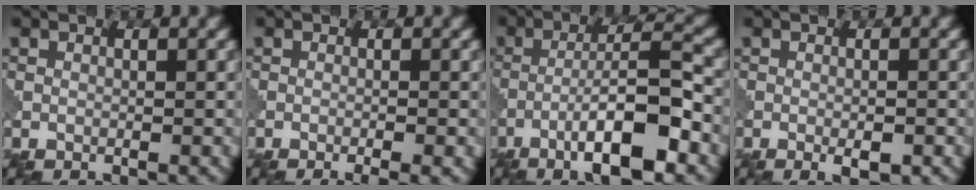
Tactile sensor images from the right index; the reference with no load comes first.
{"total": 2.4, "force": [-1.1, 0.6, 2.0], "torque": [-0.009, 0.002, -0.022]}
{"total": 7.3, "force": [-4.2, 0.6, 5.9], "torque": [-0.097, 0.019, -0.072]}
{"total": 1.4, "force": [-1.0, 0.1, 0.9], "torque": [-0.009, -0.002, -0.010]}